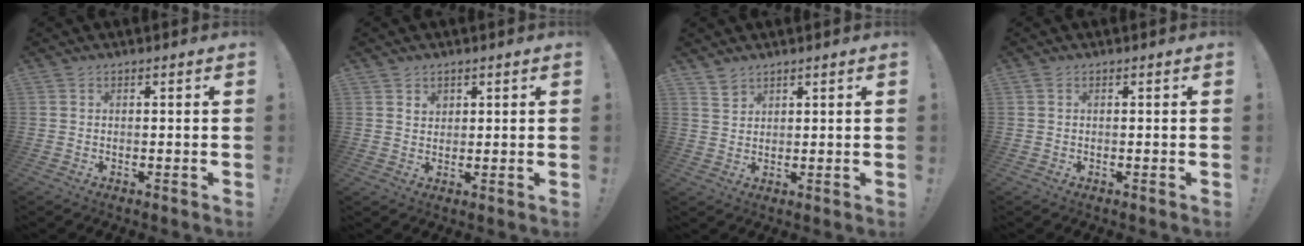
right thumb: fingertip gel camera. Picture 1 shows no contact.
{"total": 2.4, "force": [1.6, 1.8, 0.4], "torque": [0.010, -0.013, 0.026]}
{"total": 3.2, "force": [2.6, 1.7, 0.8], "torque": [-0.001, -0.021, 0.047]}
{"total": 0.0}